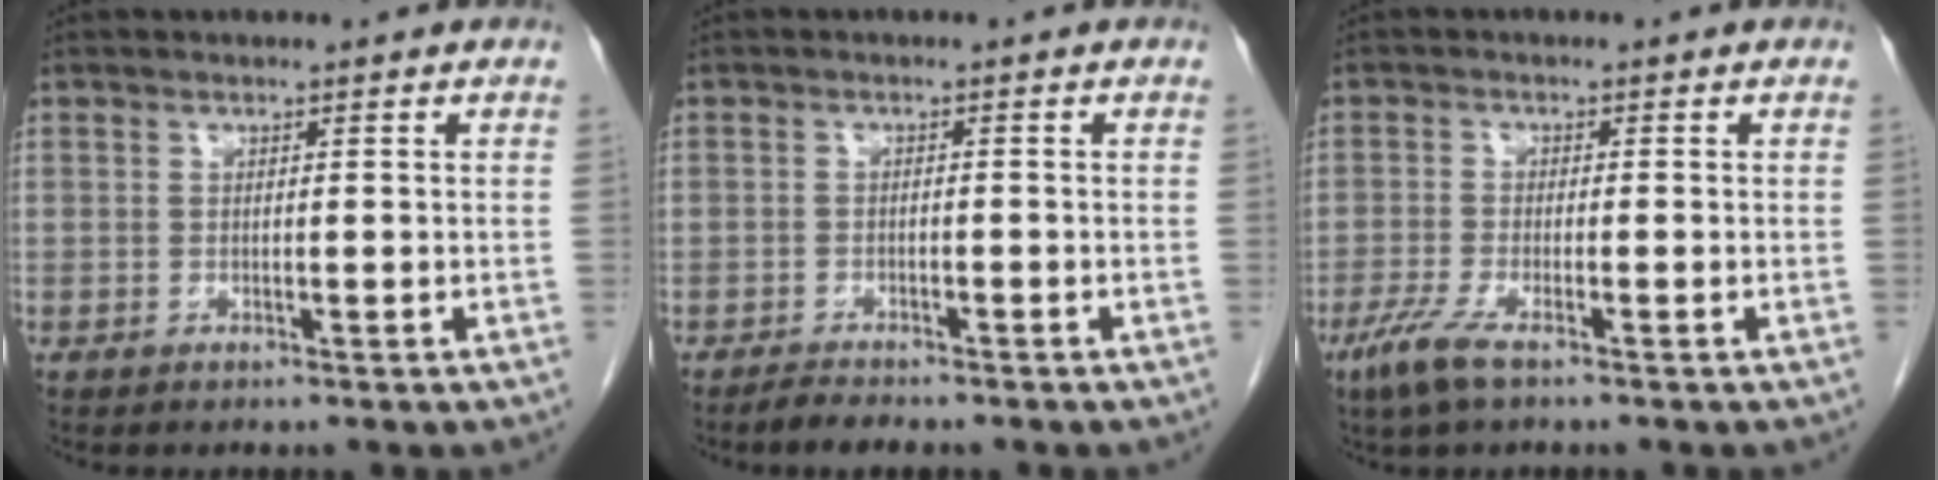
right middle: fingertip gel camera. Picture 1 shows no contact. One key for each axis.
{"total": 2.5, "fx": -2.2, "fy": 0.4, "fz": 1.0, "tx": -0.028, "ty": -0.008, "tz": -0.036}
{"total": 4.4, "fx": -2.8, "fy": 0.6, "fz": 3.3, "tx": -0.079, "ty": -0.012, "tz": -0.056}